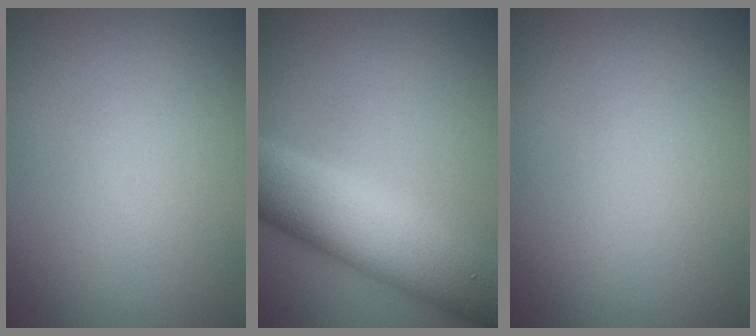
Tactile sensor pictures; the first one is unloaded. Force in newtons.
{"total": 9.4, "press": 9.4, "slide": 0.7}
{"total": 0.0}